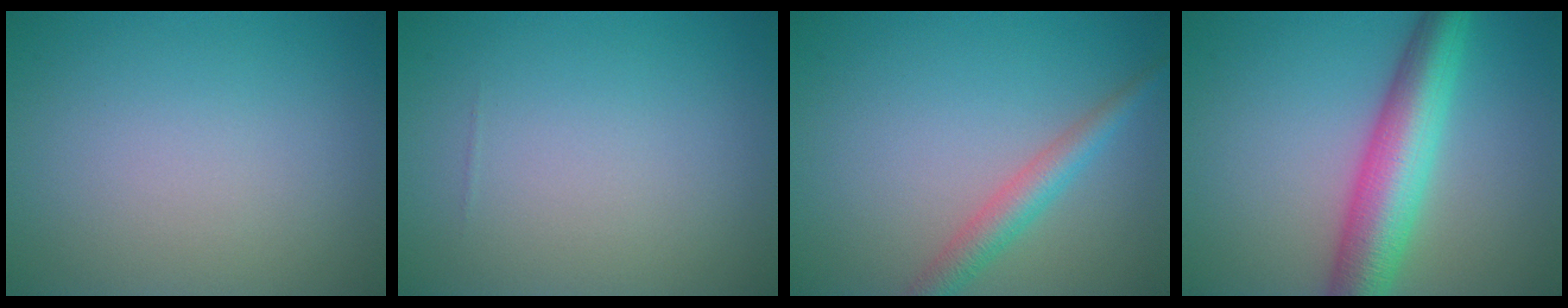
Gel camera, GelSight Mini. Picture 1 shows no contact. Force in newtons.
{"total": 0.0}
{"total": 2.9, "press": 2.9, "slide": 0.1}
{"total": 7.5, "press": 7.5, "slide": 0.1}